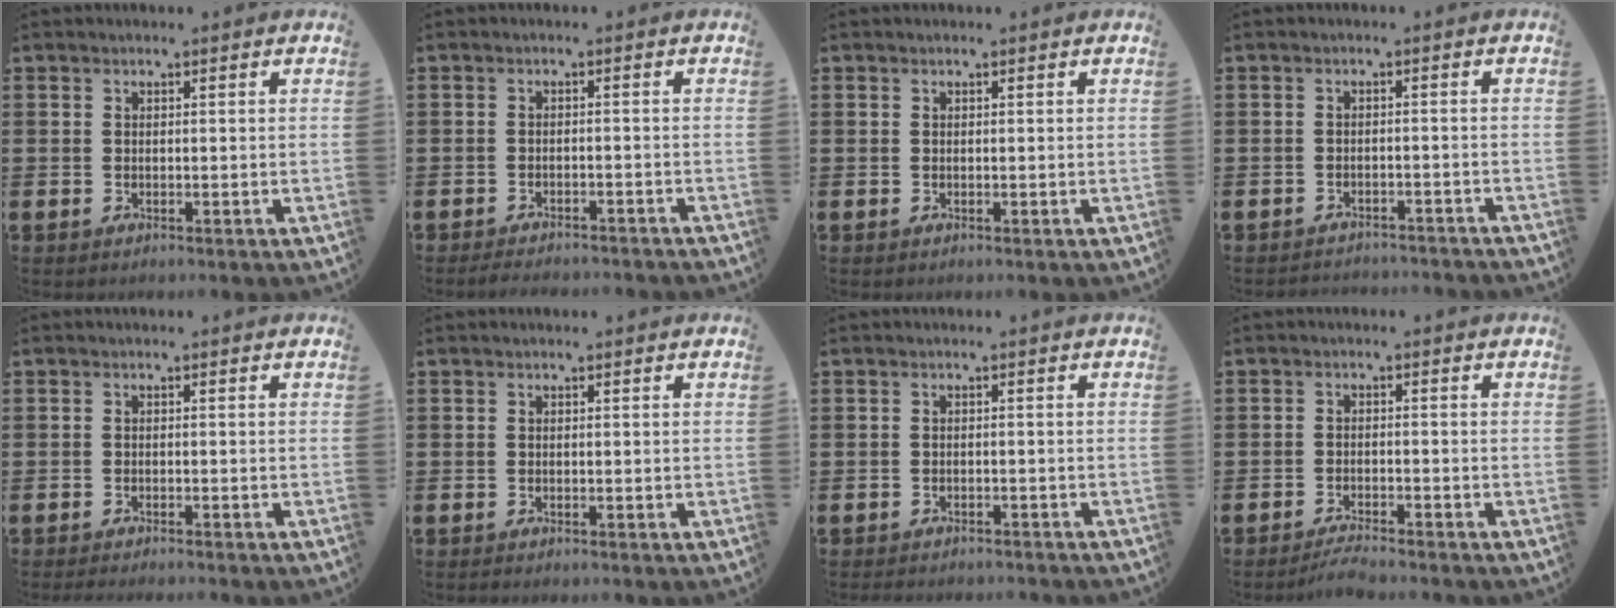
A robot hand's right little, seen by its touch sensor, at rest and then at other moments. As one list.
[{"total": 1.7, "force": [-1.7, 0.0, 0.2], "torque": [-0.006, 0.002, -0.034]}, {"total": 0.0}, {"total": 1.8, "force": [-1.7, -0.1, -0.2], "torque": [-0.001, 0.005, -0.038]}, {"total": 0.8, "force": [-0.7, -0.1, 0.3], "torque": [-0.003, -0.002, -0.014]}, {"total": 0.0}, {"total": 1.1, "force": [-1.1, 0.0, 0.0], "torque": [-0.002, 0.001, -0.023]}, {"total": 2.0, "force": [-1.9, -0.1, 0.6], "torque": [-0.012, 0.006, -0.037]}]